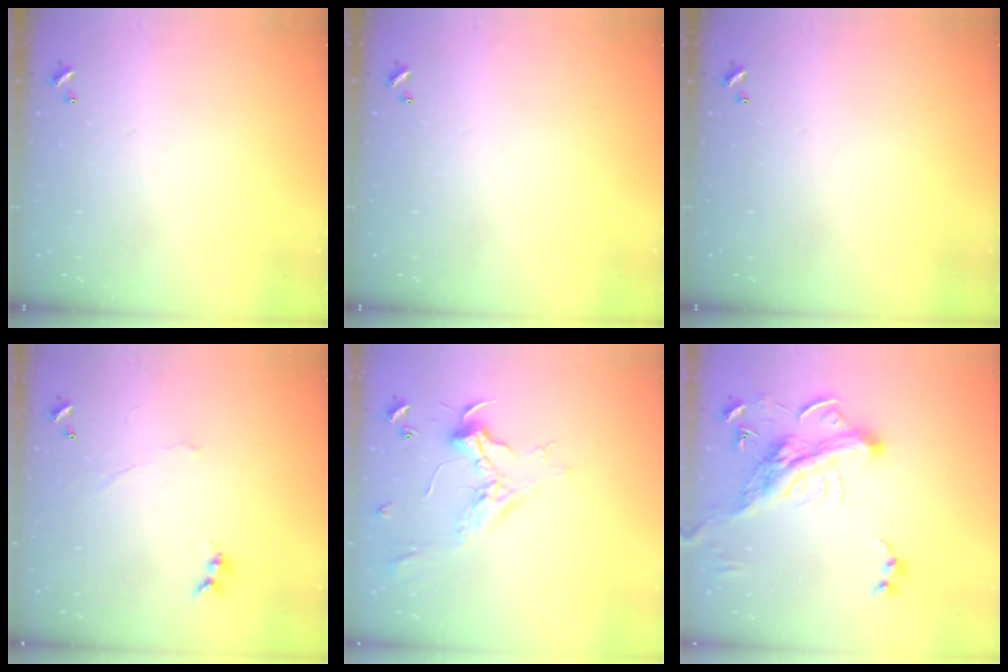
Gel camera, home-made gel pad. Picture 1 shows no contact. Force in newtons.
{"total": 0.0}
{"total": 0.0}
{"total": 0.7, "press": 0.4, "slide": 0.5}
{"total": 2.5, "press": 2.4, "slide": 0.8}
{"total": 6.4, "press": 6.2, "slide": 1.6}